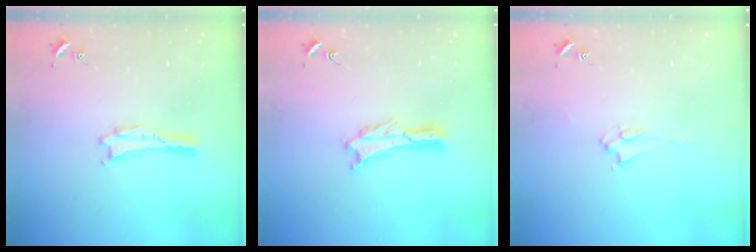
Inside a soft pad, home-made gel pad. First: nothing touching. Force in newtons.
{"total": 0.6, "press": 0.6, "slide": 0.2}
{"total": 1.9, "press": 1.9, "slide": 0.3}